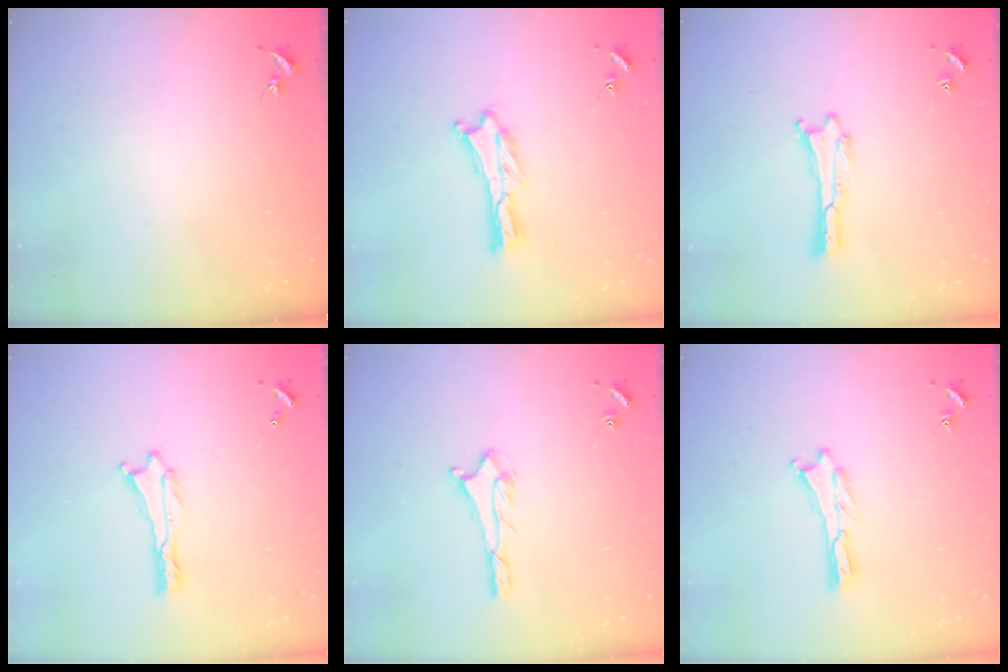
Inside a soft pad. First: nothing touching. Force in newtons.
{"total": 0.6, "press": 0.6, "slide": 0.2}
{"total": 0.0}
{"total": 0.0}
{"total": 2.0, "press": 2.0, "slide": 0.2}
{"total": 0.0}